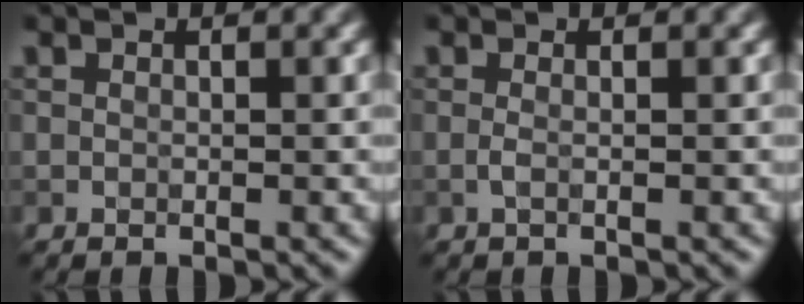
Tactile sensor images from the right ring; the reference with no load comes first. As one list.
[{"total": 0.8, "force": [-0.1, 0.2, 0.8], "torque": [-0.015, -0.002, -0.004]}]